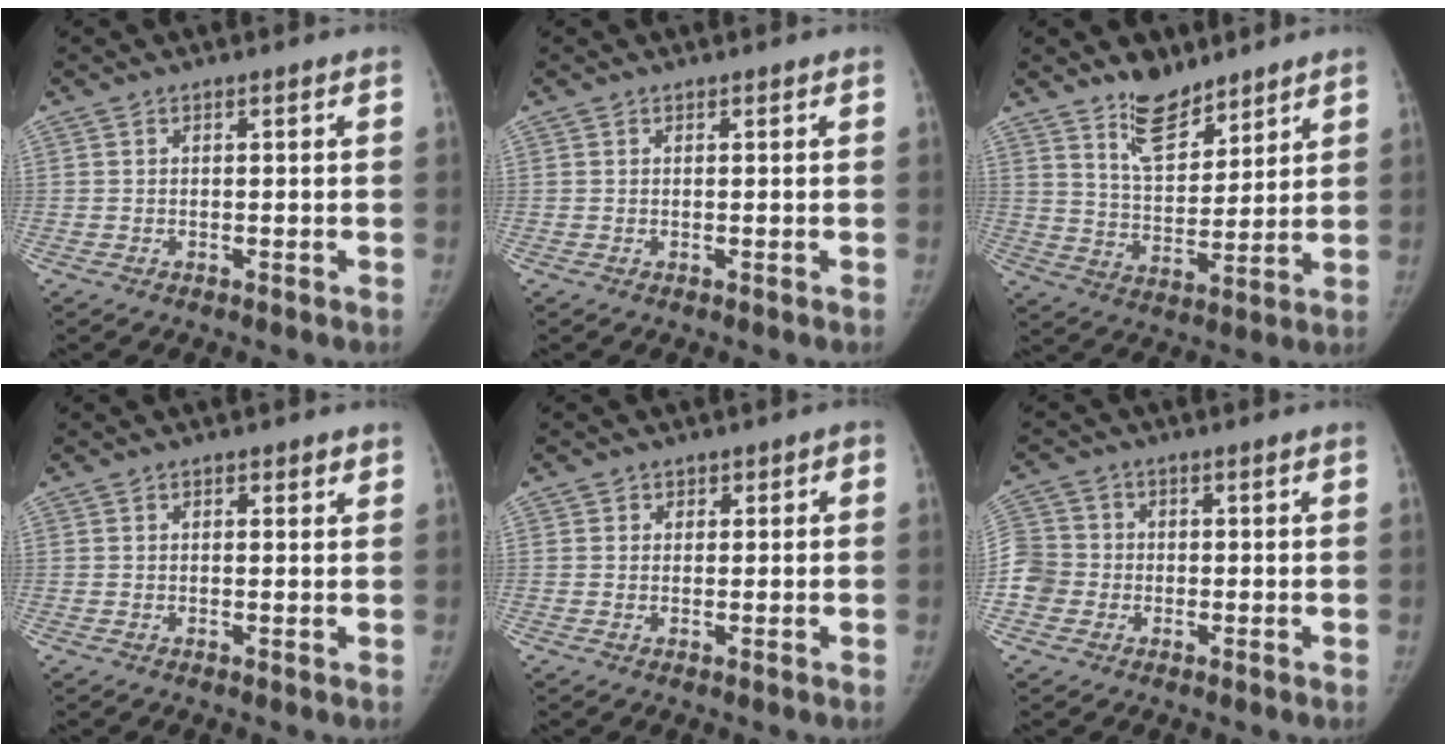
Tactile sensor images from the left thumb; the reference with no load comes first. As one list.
[{"total": 0.0}, {"total": 9.8, "force": [7.4, 4.5, 4.5], "torque": [-0.045, -0.061, 0.136]}, {"total": 1.5, "force": [0.9, 0.9, 0.9], "torque": [0.006, -0.002, 0.007]}, {"total": 2.1, "force": [0.3, 2.1, 0.4], "torque": [0.026, 0.005, -0.004]}, {"total": 7.0, "force": [-1.7, 6.5, 1.9], "torque": [-0.026, 0.017, -0.038]}]